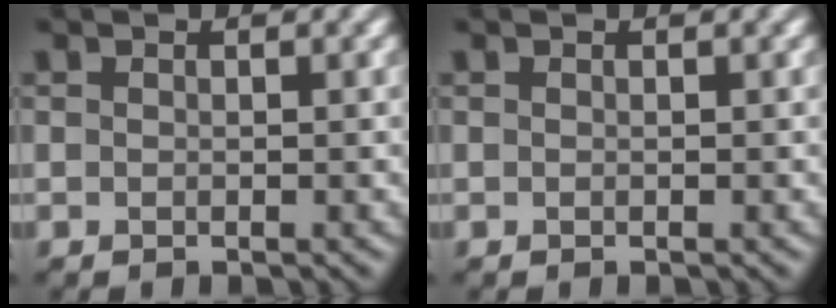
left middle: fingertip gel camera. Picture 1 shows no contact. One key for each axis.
{"total": 0.0}